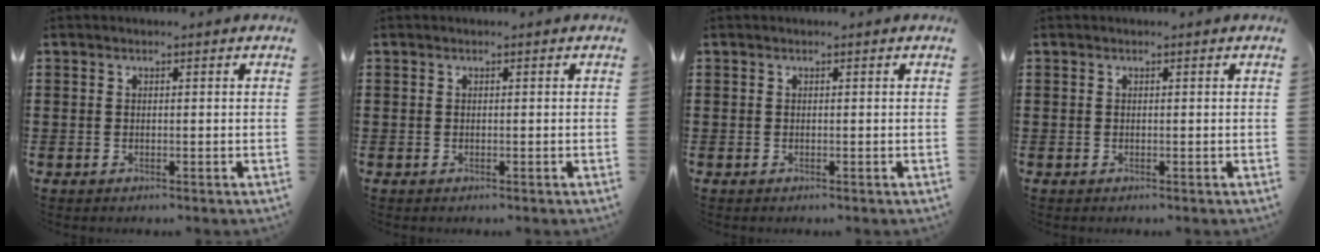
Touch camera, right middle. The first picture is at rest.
{"total": 0.0}
{"total": 0.0}
{"total": 0.0}